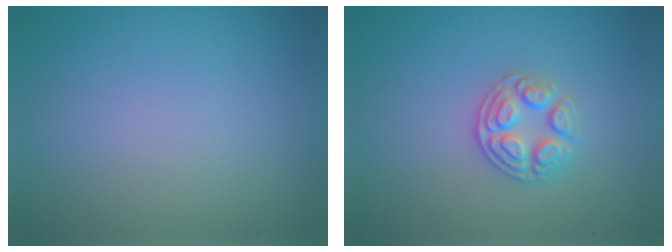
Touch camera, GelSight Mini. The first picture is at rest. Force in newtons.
{"total": 2.7, "press": 2.6, "slide": 0.8}